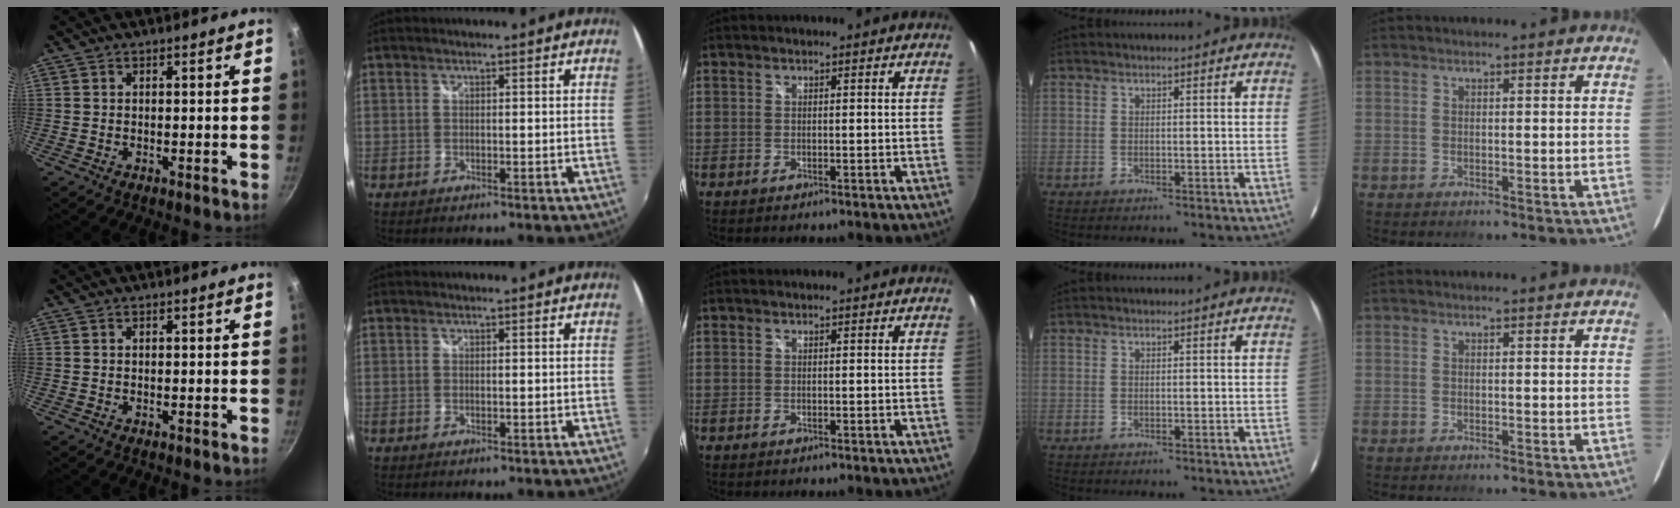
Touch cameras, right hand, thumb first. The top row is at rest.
{"index": {"total": 0.5, "force": [0.0, 0.3, 0.4], "torque": [-0.005, -0.001, 0.000]}}